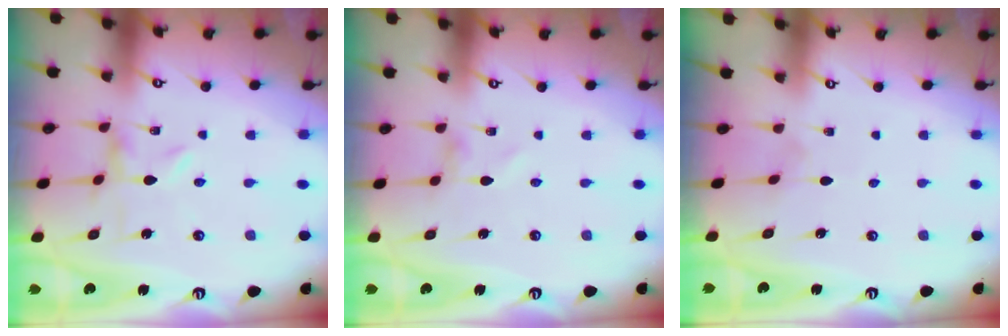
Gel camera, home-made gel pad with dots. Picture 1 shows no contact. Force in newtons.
{"total": 0.8, "press": 0.7, "slide": 0.1}
{"total": 2.0, "press": 2.0, "slide": 0.2}